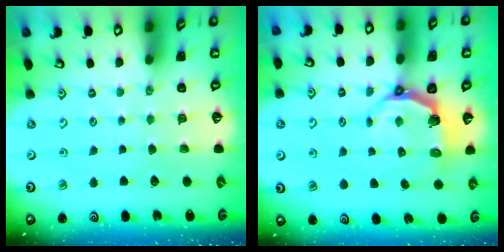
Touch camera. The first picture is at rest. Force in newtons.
{"total": 4.6, "press": 2.9, "slide": 3.6}